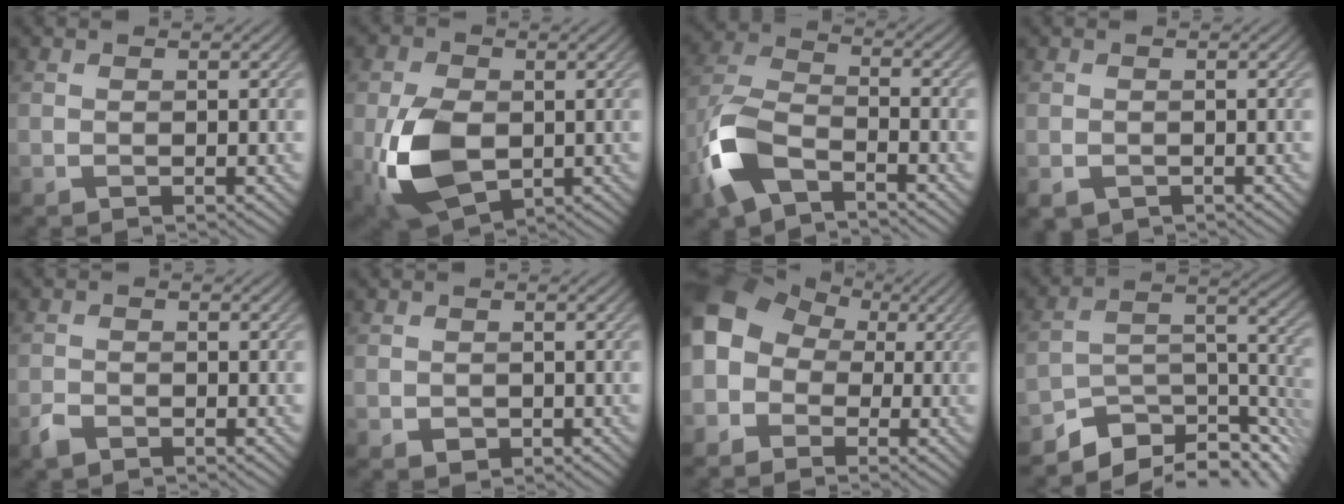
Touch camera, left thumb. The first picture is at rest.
{"total": 10.7, "force": [-2.0, 6.8, 8.0], "torque": [-0.194, -0.017, -0.042]}
{"total": 9.9, "force": [-5.4, 4.6, 6.9], "torque": [-0.165, -0.007, -0.128]}
{"total": 1.4, "force": [-0.8, 1.0, 0.6], "torque": [-0.013, -0.006, -0.019]}
{"total": 1.5, "force": [-1.3, 0.6, 0.6], "torque": [-0.012, 0.000, -0.032]}
{"total": 1.3, "force": [-0.3, 1.2, 0.5], "torque": [-0.008, -0.006, -0.008]}
{"total": 8.8, "force": [-0.4, 7.5, 4.6], "torque": [-0.113, -0.009, -0.024]}
{"total": 9.7, "force": [-7.7, 3.7, 4.7], "torque": [-0.074, -0.012, -0.135]}